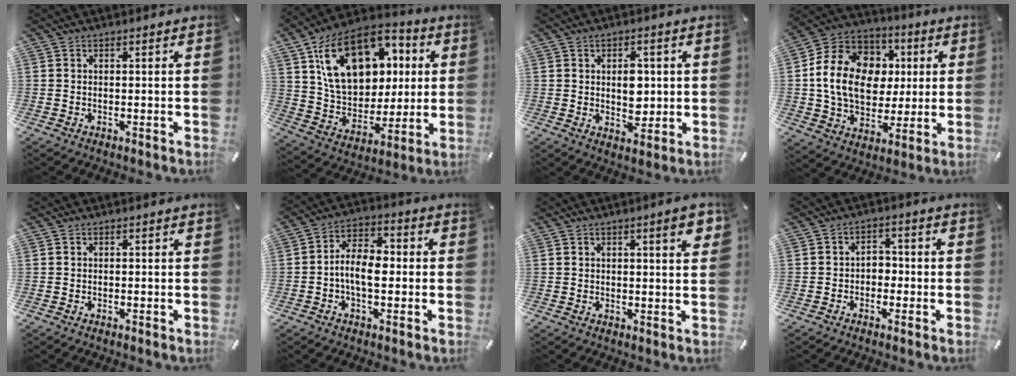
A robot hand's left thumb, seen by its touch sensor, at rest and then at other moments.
{"total": 21.3, "force": [8.5, 15.1, 12.3], "torque": [-0.221, -0.027, 0.160]}
{"total": 5.9, "force": [0.6, 4.1, 4.3], "torque": [-0.054, -0.005, 0.005]}
{"total": 17.6, "force": [1.4, 14.4, 10.1], "torque": [-0.195, 0.012, 0.033]}
{"total": 0.0}
{"total": 8.5, "force": [-2.0, 4.8, 6.7], "torque": [-0.131, 0.014, -0.036]}
{"total": 5.1, "force": [2.2, 1.1, 4.5], "torque": [-0.066, -0.007, 0.032]}
{"total": 3.4, "force": [-1.3, 2.5, 1.9], "torque": [-0.036, 0.013, -0.028]}